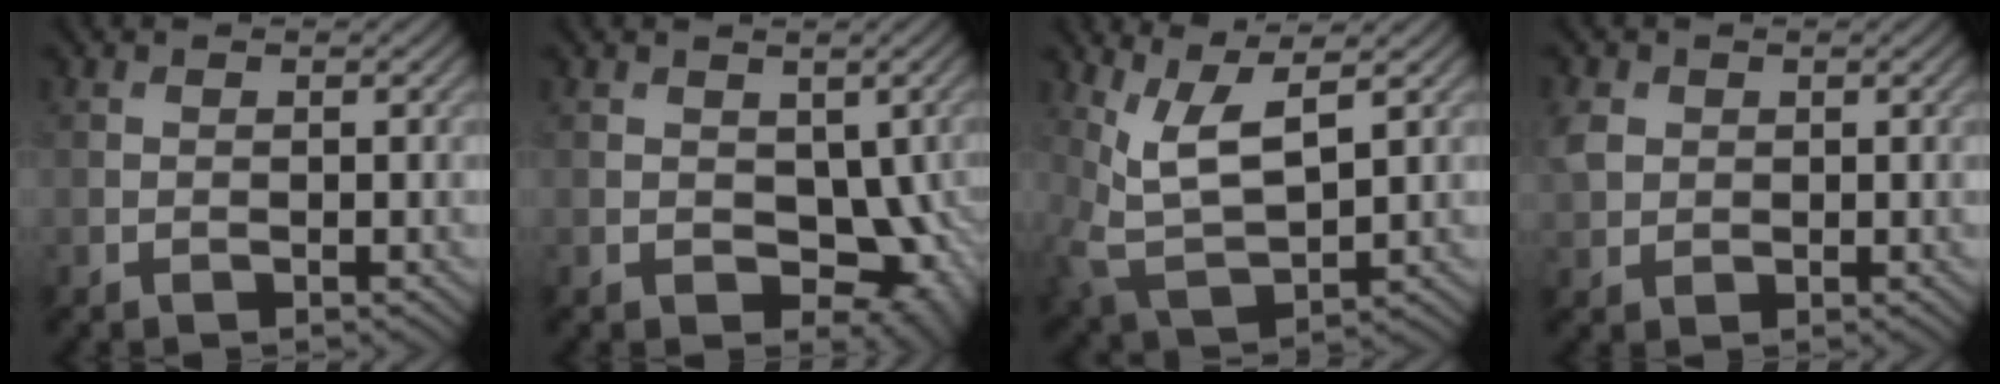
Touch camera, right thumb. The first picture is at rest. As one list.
[{"total": 7.9, "force": [-0.6, 5.5, 5.7], "torque": [-0.081, -0.029, 0.000]}, {"total": 8.0, "force": [3.4, 3.2, 6.5], "torque": [-0.161, -0.002, 0.070]}, {"total": 3.0, "force": [0.8, 2.5, 1.4], "torque": [-0.048, 0.004, 0.015]}]